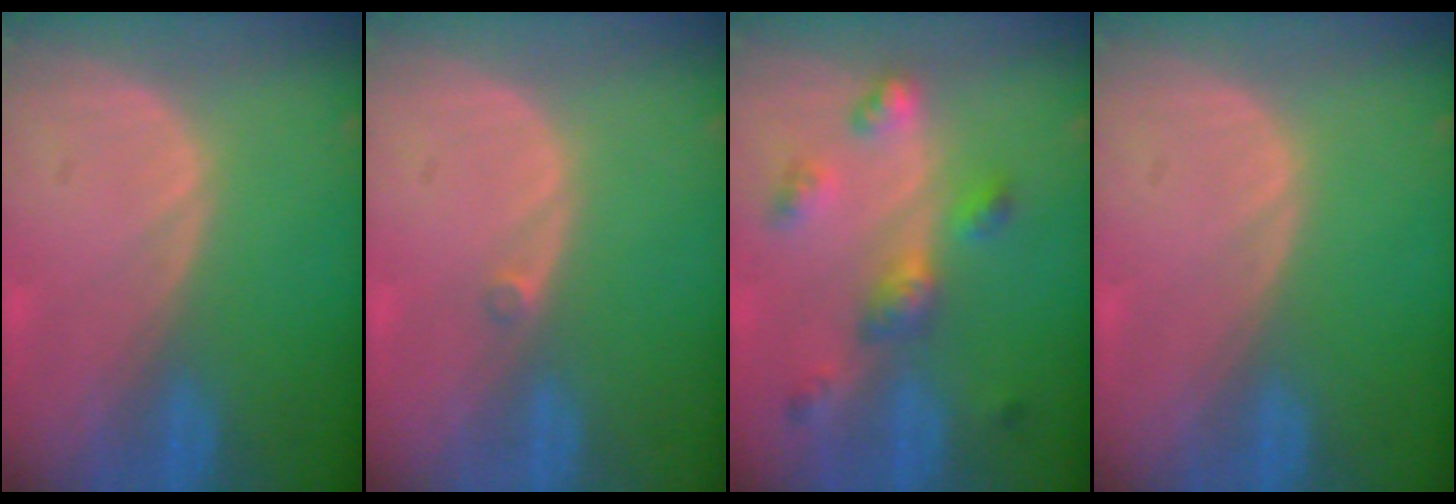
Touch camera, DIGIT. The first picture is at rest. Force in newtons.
{"total": 0.8, "press": 0.6, "slide": 0.4}
{"total": 6.3, "press": 5.7, "slide": 2.6}
{"total": 0.0}